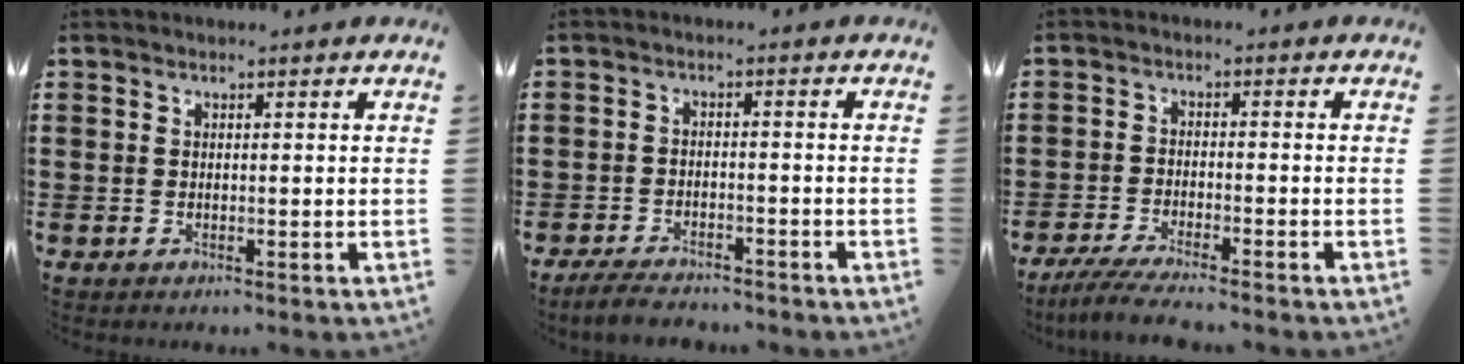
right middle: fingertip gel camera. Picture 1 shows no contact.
{"total": 3.7, "force": [-3.5, 0.5, 1.0], "torque": [-0.026, -0.002, -0.072]}
{"total": 4.5, "force": [-4.0, -0.1, 2.0], "torque": [-0.055, -0.019, -0.081]}